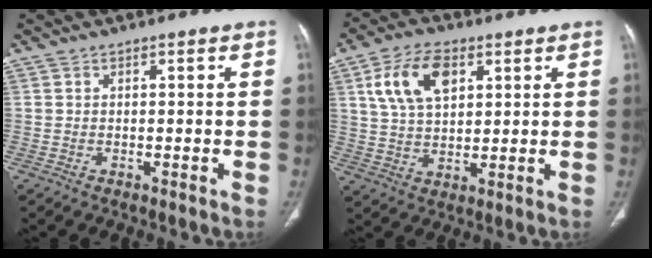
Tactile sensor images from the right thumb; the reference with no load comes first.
{"total": 11.6, "force": [4.4, 6.7, 8.3], "torque": [-0.144, -0.006, 0.085]}